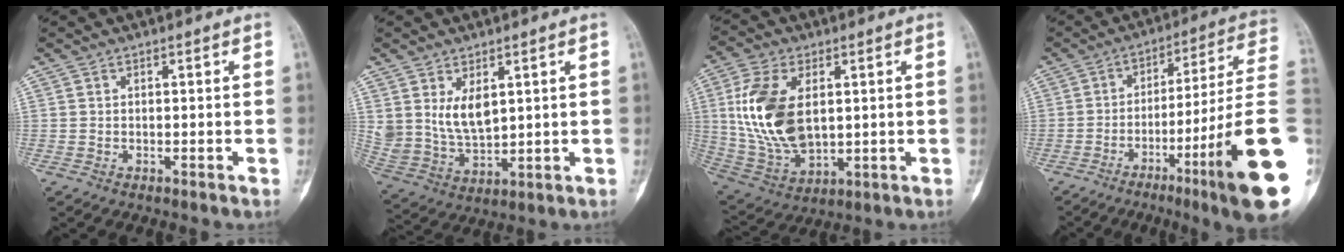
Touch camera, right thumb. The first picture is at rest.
{"total": 8.3, "force": [3.1, 4.9, 6.0], "torque": [-0.103, -0.020, 0.079]}
{"total": 16.9, "force": [2.7, 9.8, 13.5], "torque": [-0.268, -0.012, 0.065]}
{"total": 22.5, "force": [-7.3, 0.7, 21.3], "torque": [-0.271, 0.024, -0.112]}